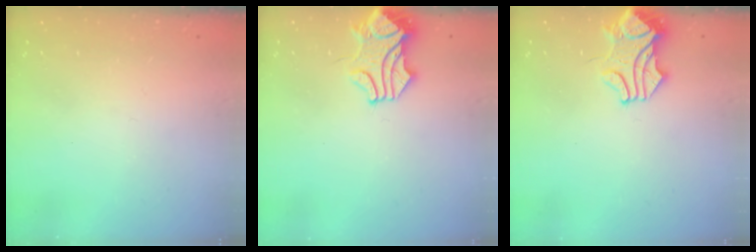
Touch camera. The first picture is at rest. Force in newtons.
{"total": 1.4, "press": 1.4, "slide": 0.3}
{"total": 1.9, "press": 1.8, "slide": 0.8}